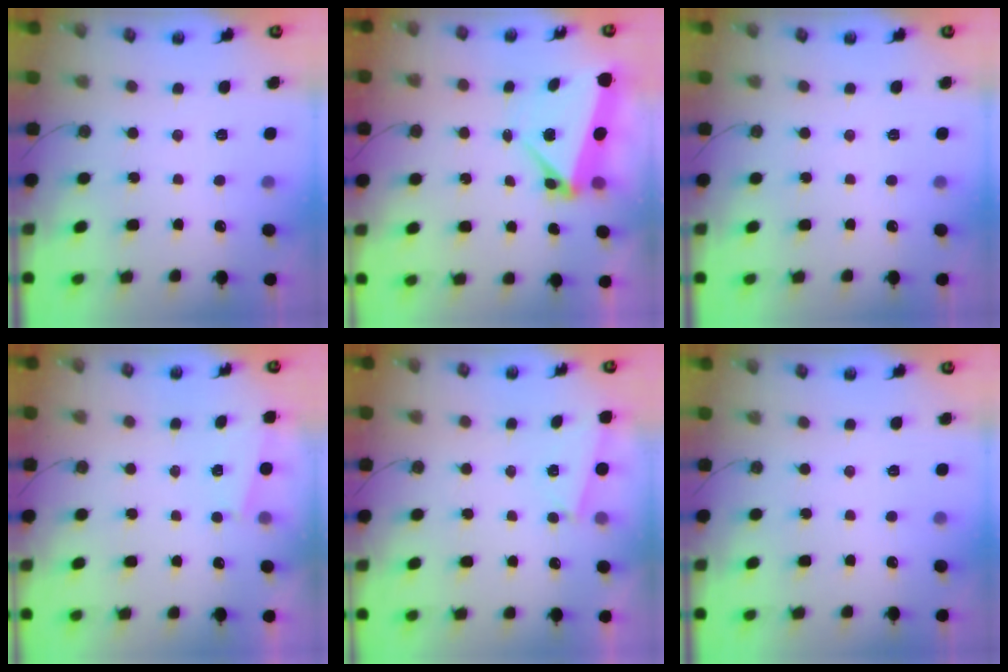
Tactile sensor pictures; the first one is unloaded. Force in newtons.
{"total": 6.5, "press": 5.6, "slide": 3.3}
{"total": 0.0}
{"total": 1.0, "press": 1.0, "slide": 0.3}
{"total": 2.9, "press": 0.8, "slide": 2.7}
{"total": 0.0}